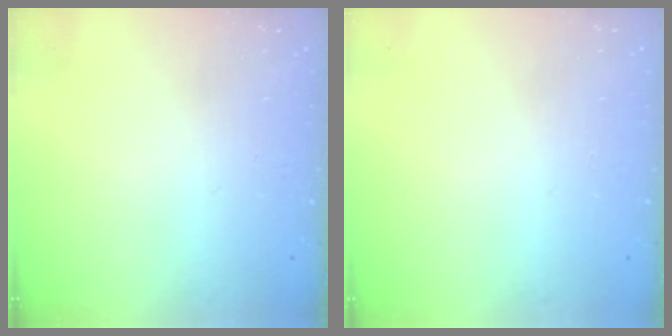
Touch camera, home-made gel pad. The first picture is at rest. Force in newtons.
{"total": 0.0}